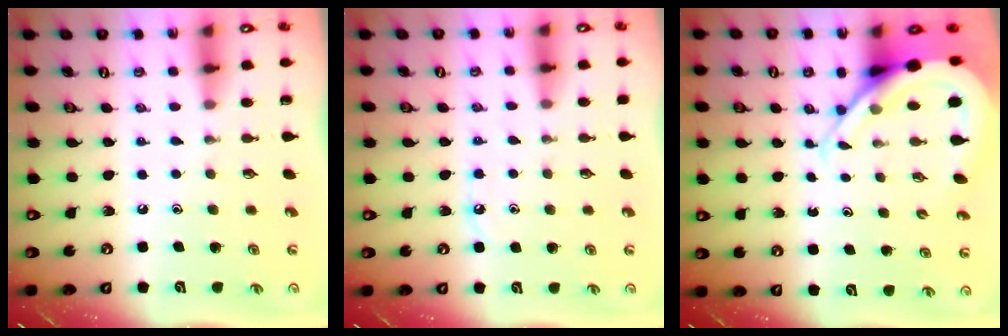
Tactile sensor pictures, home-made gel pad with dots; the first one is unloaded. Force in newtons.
{"total": 3.9, "press": 3.9, "slide": 0.5}
{"total": 9.5, "press": 9.5, "slide": 0.8}